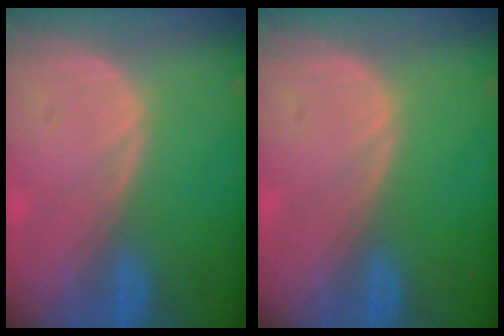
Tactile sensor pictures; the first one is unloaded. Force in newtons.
{"total": 0.0}